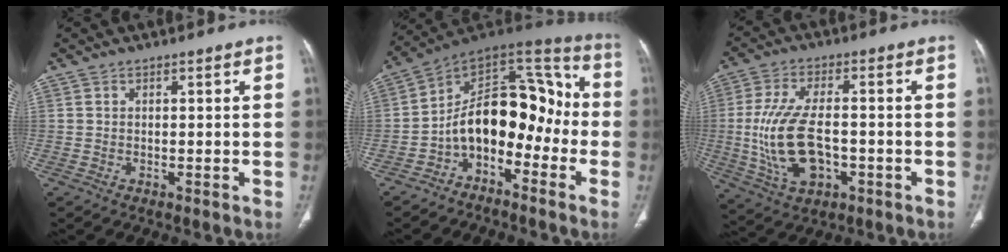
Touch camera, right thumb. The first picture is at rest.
{"total": 15.7, "force": [-4.8, 9.9, 11.1], "torque": [-0.133, 0.101, -0.090]}
{"total": 14.1, "force": [-1.9, 7.5, 11.8], "torque": [-0.240, 0.007, -0.024]}